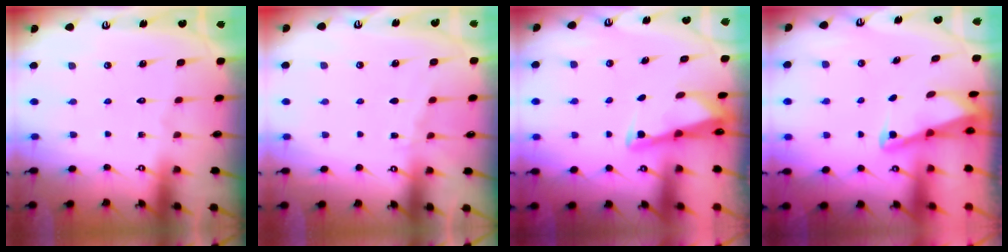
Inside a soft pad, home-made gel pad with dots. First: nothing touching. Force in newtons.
{"total": 2.9, "press": 2.9, "slide": 0.3}
{"total": 2.5, "press": 2.5, "slide": 0.1}
{"total": 2.0, "press": 2.0, "slide": 0.3}